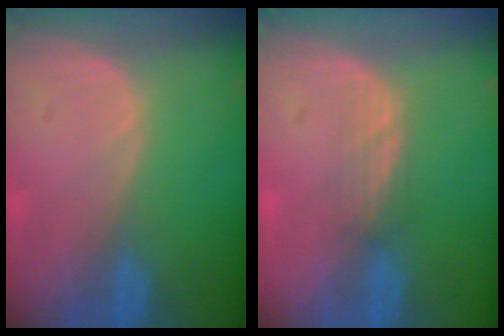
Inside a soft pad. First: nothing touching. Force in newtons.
{"total": 2.1, "press": 2.1, "slide": 0.2}